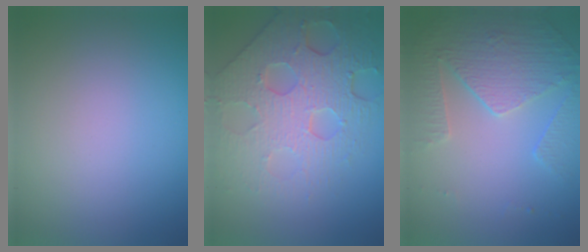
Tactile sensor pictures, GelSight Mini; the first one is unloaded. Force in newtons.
{"total": 8.1, "press": 5.6, "slide": 5.9}
{"total": 3.8, "press": 3.5, "slide": 1.6}